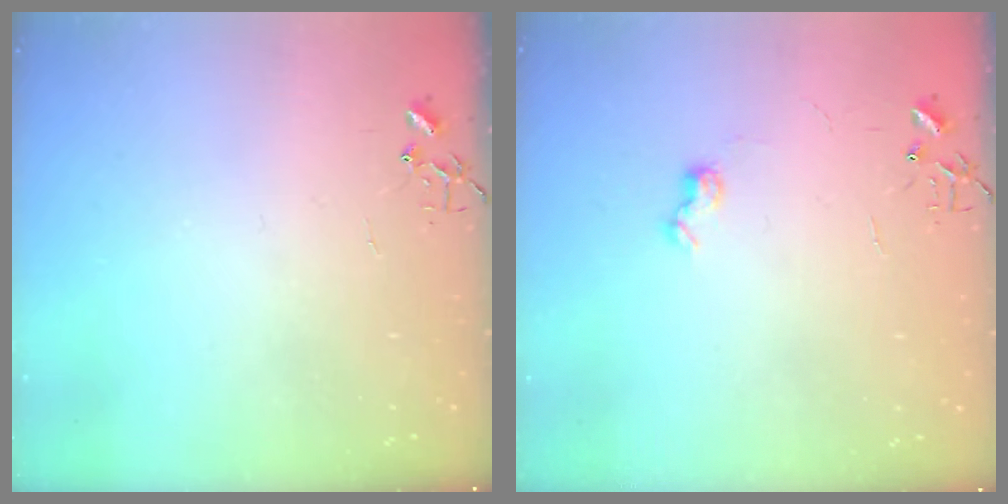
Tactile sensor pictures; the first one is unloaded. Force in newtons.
{"total": 6.0, "press": 6.0, "slide": 0.7}